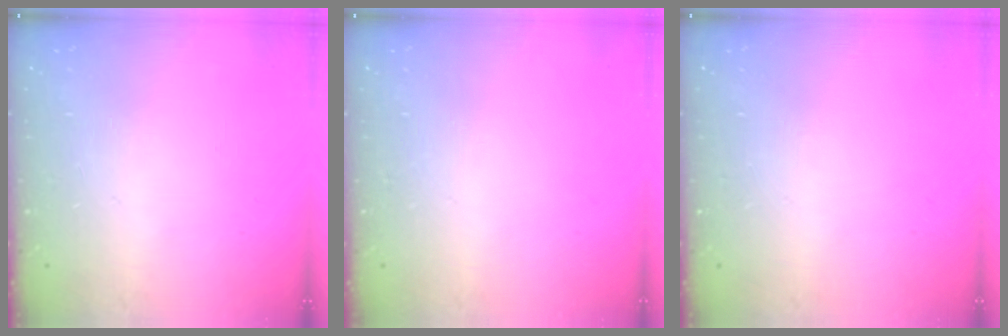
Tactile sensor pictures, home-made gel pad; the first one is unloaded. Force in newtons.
{"total": 0.0}
{"total": 0.0}